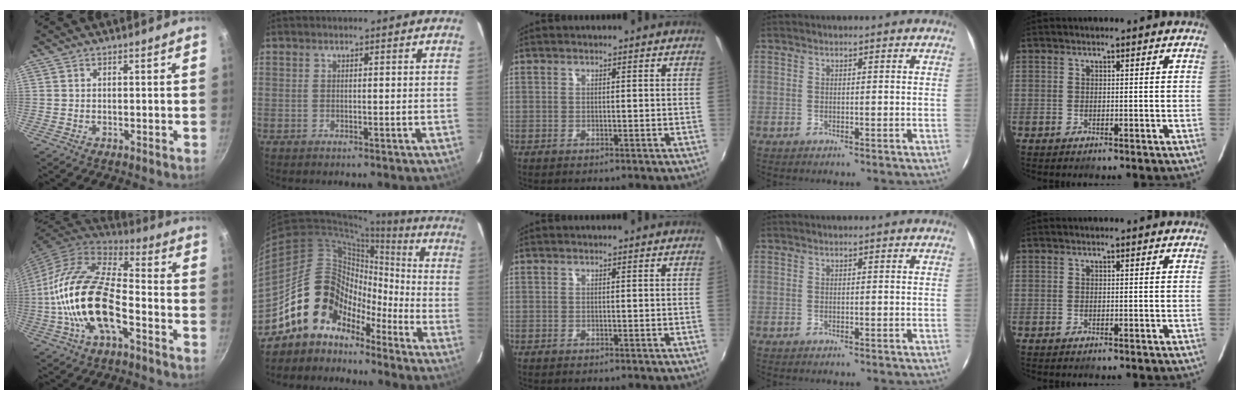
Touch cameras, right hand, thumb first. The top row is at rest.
{"thumb": {"total": 21.1, "force": [-5.4, 10.1, 17.7], "torque": [-0.332, 0.035, -0.115]}, "index": {"total": 12.9, "force": [-8.4, 9.2, 3.5], "torque": [-0.068, 0.044, -0.159]}}